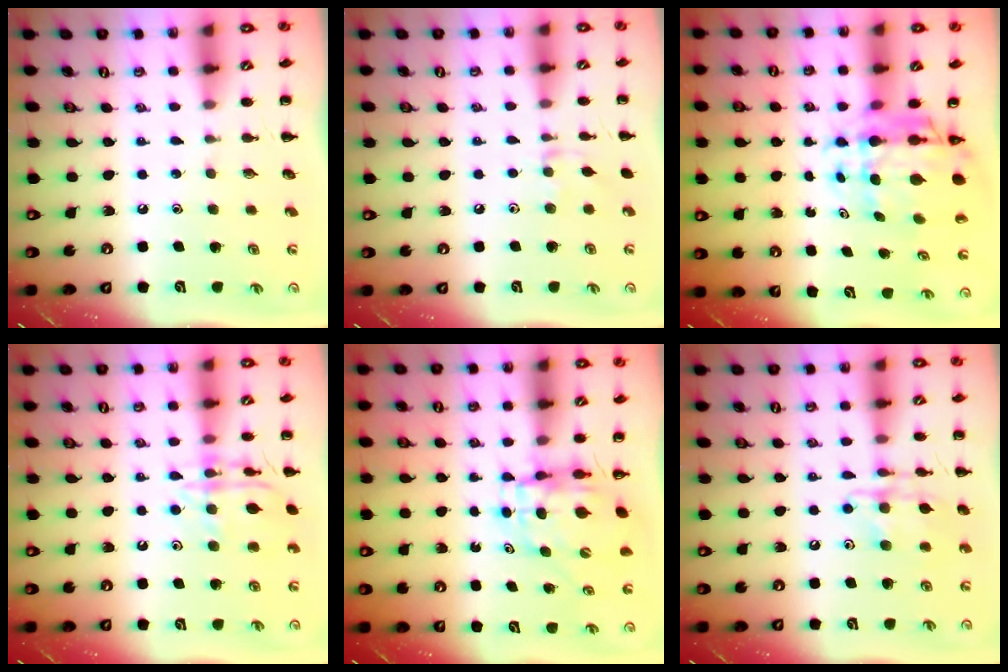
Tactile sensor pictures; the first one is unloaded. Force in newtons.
{"total": 5.0, "press": 4.9, "slide": 1.0}
{"total": 8.6, "press": 8.1, "slide": 2.8}
{"total": 14.2, "press": 14.1, "slide": 0.9}
{"total": 5.2, "press": 5.2, "slide": 0.4}
{"total": 12.5, "press": 12.4, "slide": 1.6}